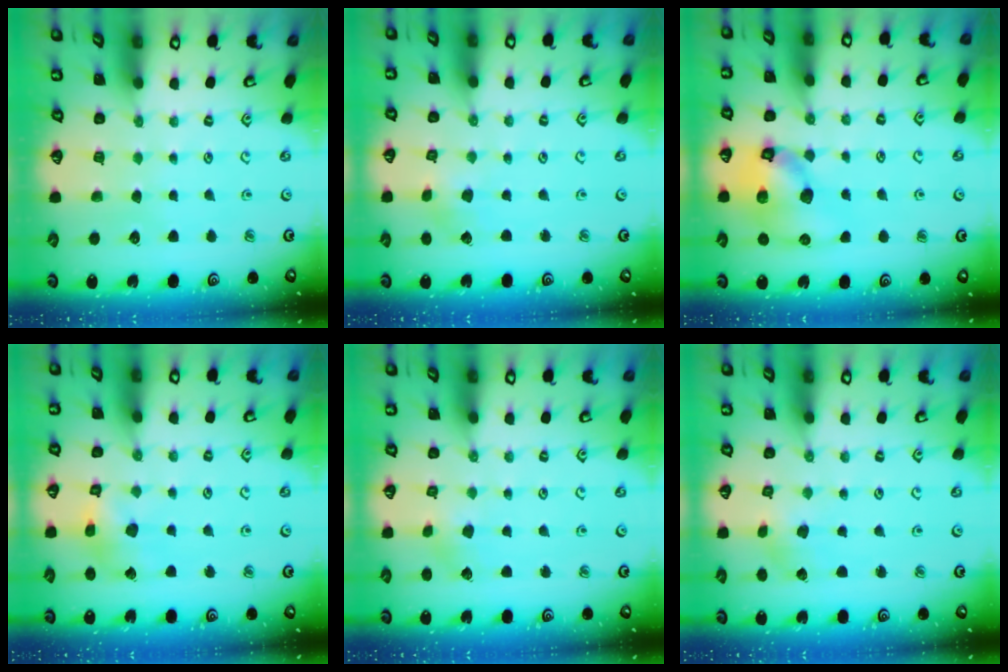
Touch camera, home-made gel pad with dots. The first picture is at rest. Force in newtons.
{"total": 1.5, "press": 1.5, "slide": 0.2}
{"total": 13.7, "press": 13.6, "slide": 2.1}
{"total": 7.0, "press": 7.0, "slide": 0.7}
{"total": 2.5, "press": 2.4, "slide": 0.8}
{"total": 1.3, "press": 1.3, "slide": 0.1}